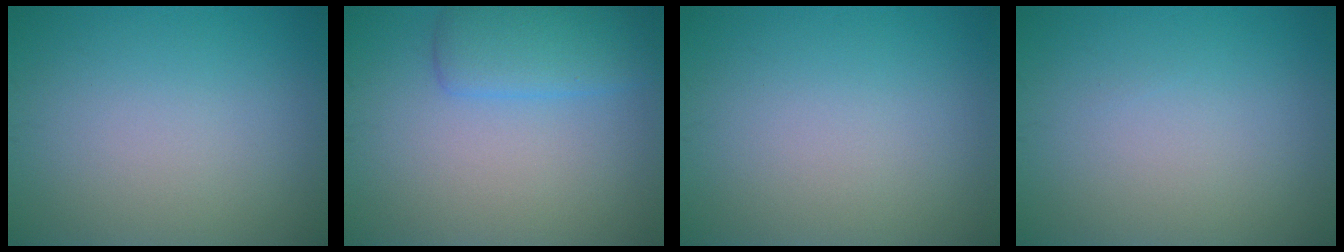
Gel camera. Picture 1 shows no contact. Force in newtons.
{"total": 3.4, "press": 3.4, "slide": 0.3}
{"total": 0.0}
{"total": 0.0}